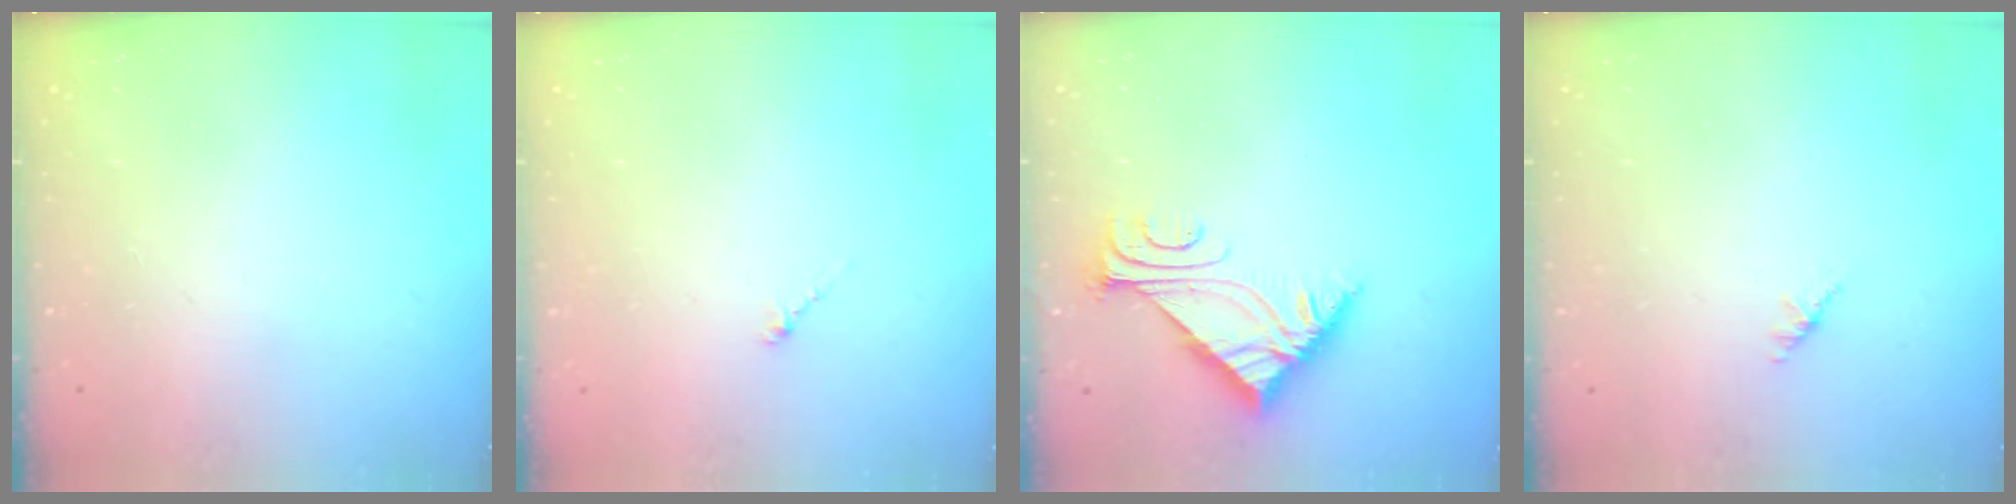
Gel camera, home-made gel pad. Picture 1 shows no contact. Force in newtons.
{"total": 0.8, "press": 0.6, "slide": 0.4}
{"total": 5.2, "press": 5.1, "slide": 0.7}
{"total": 1.4, "press": 1.3, "slide": 0.4}